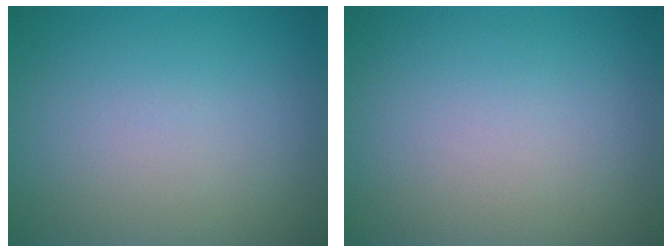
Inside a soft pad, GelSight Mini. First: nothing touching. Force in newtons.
{"total": 0.0}